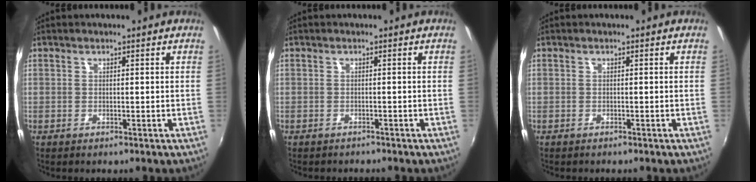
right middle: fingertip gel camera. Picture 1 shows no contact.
{"total": 1.6, "force": [-1.5, 0.5, 0.3], "torque": [-0.011, -0.007, -0.023]}
{"total": 0.8, "force": [-0.7, 0.3, 0.2], "torque": [-0.005, -0.001, -0.012]}